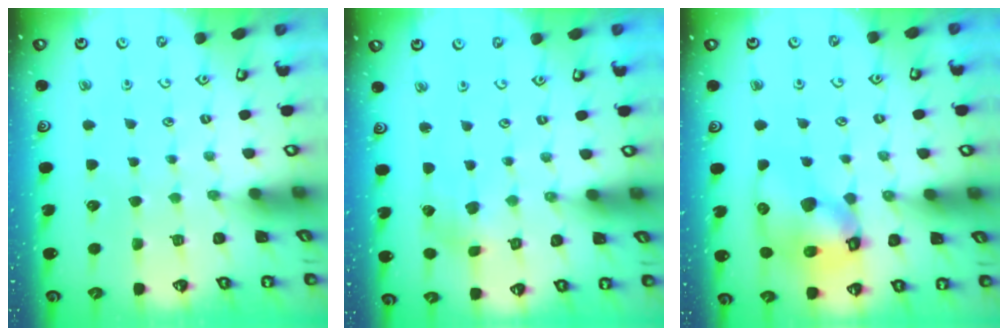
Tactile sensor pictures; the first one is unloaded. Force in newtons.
{"total": 2.9, "press": 2.9, "slide": 0.5}
{"total": 14.5, "press": 14.3, "slide": 2.1}